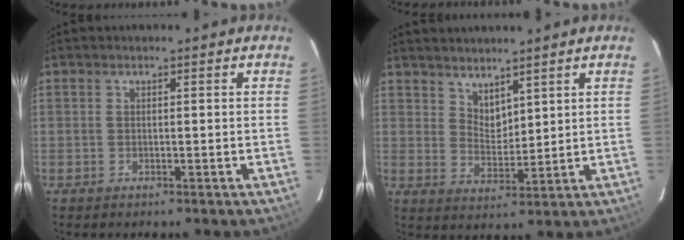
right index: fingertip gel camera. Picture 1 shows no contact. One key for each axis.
{"total": 5.0, "fx": 4.3, "fy": 2.1, "fz": 1.6, "tx": -0.021, "ty": -0.003, "tz": 0.083}